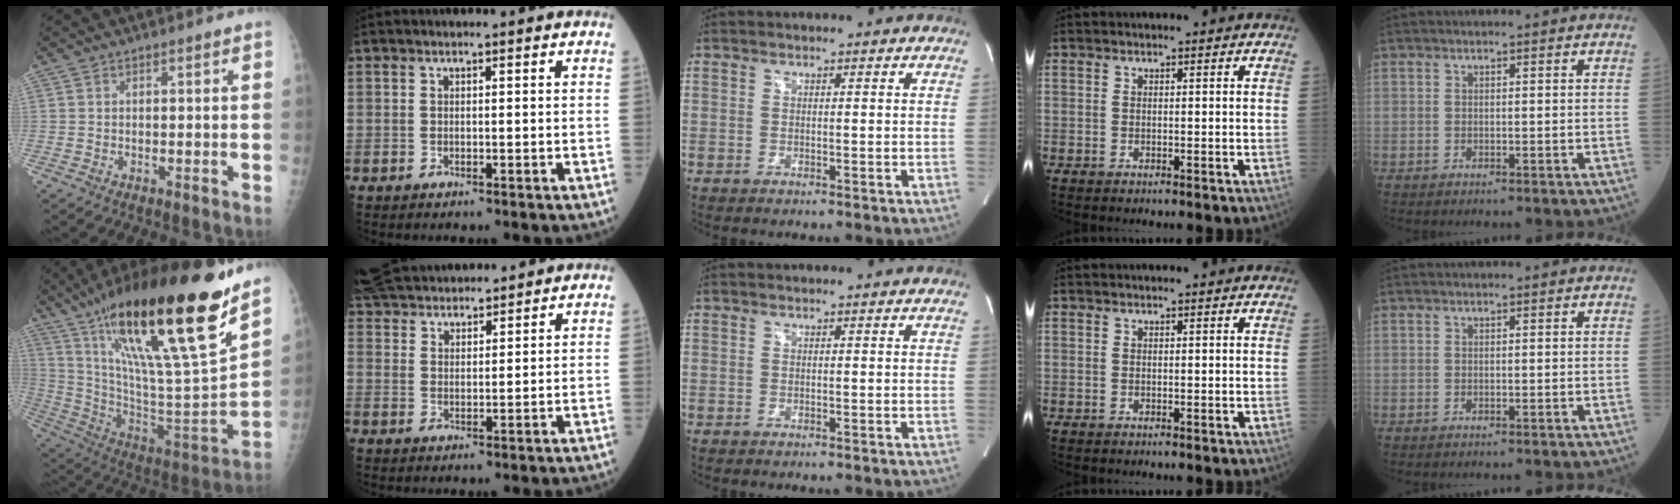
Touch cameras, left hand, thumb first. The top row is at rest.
{"thumb": {"total": 33.7, "force": [20.2, 5.8, 26.3], "torque": [-0.424, -0.056, 0.347]}, "index": {"total": 14.0, "force": [13.1, 2.8, 4.0], "torque": [-0.091, 0.045, 0.224]}}